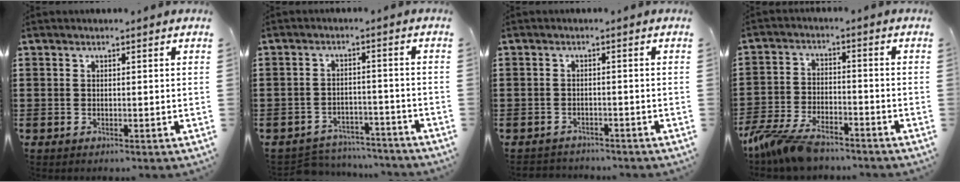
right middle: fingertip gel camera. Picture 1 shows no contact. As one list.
[{"total": 4.1, "force": [-4.0, 0.7, -0.1], "torque": [-0.005, 0.005, -0.087]}, {"total": 1.7, "force": [-1.7, 0.3, -0.2], "torque": [-0.002, 0.002, -0.039]}, {"total": 7.4, "force": [-6.1, 2.0, 3.6], "torque": [-0.093, -0.002, -0.120]}]